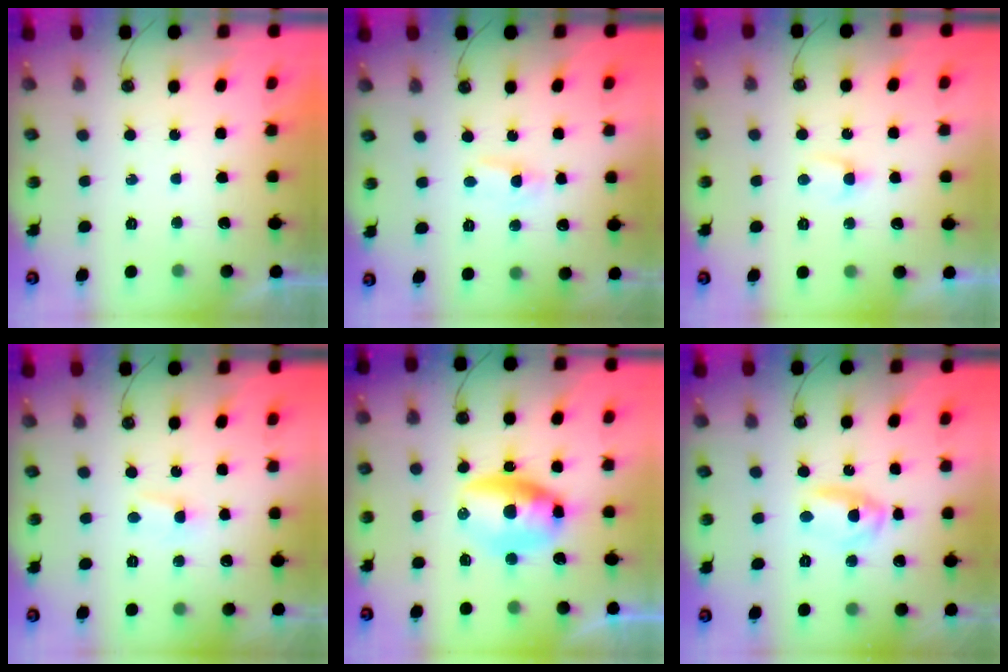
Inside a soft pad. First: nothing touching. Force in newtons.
{"total": 2.0, "press": 2.0, "slide": 0.3}
{"total": 2.7, "press": 2.7, "slide": 0.4}
{"total": 1.9, "press": 1.9, "slide": 0.3}
{"total": 11.4, "press": 11.1, "slide": 2.8}
{"total": 7.8, "press": 7.8, "slide": 0.6}